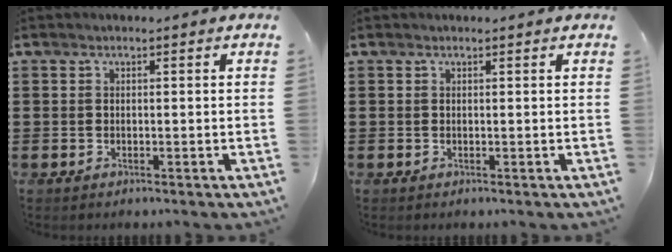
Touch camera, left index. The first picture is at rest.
{"total": 0.0}